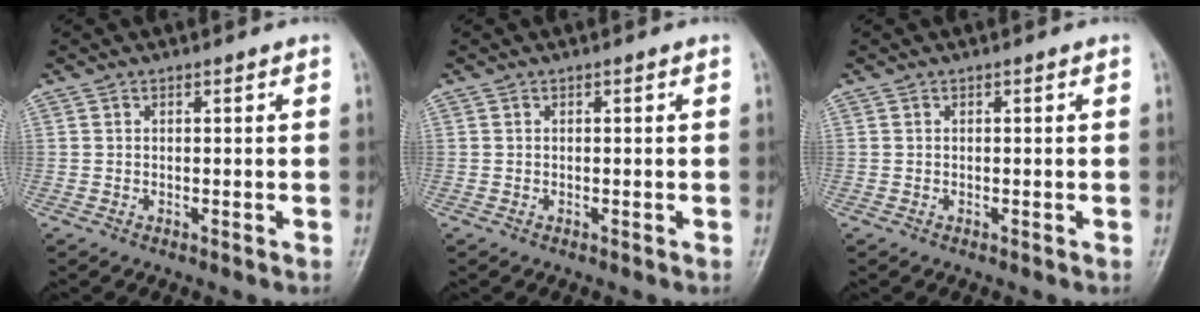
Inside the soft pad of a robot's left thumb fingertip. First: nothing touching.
{"total": 0.0}
{"total": 0.0}